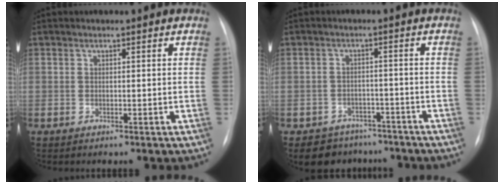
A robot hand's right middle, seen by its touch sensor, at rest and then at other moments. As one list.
[{"total": 6.9, "force": [-5.5, 4.2, 0.2], "torque": [0.008, 0.023, -0.076]}]